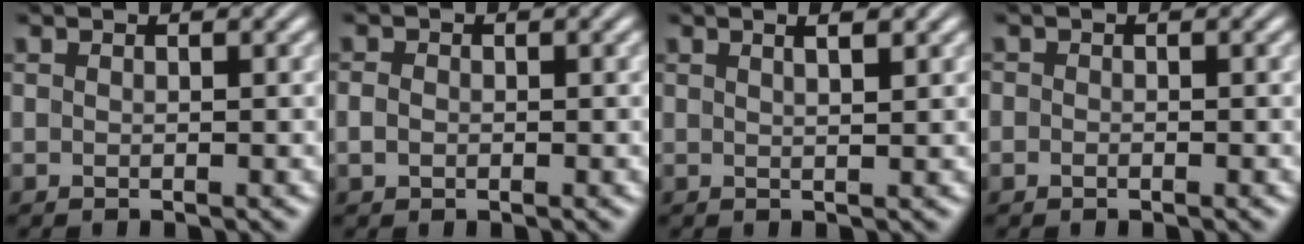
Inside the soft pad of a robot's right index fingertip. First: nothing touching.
{"total": 1.2, "force": [-0.3, 1.0, 0.6], "torque": [-0.019, -0.006, -0.003]}
{"total": 1.6, "force": [0.8, 0.0, 1.3], "torque": [-0.018, 0.000, 0.015]}
{"total": 0.9, "force": [-0.4, 0.8, 0.1], "torque": [-0.005, -0.005, -0.008]}